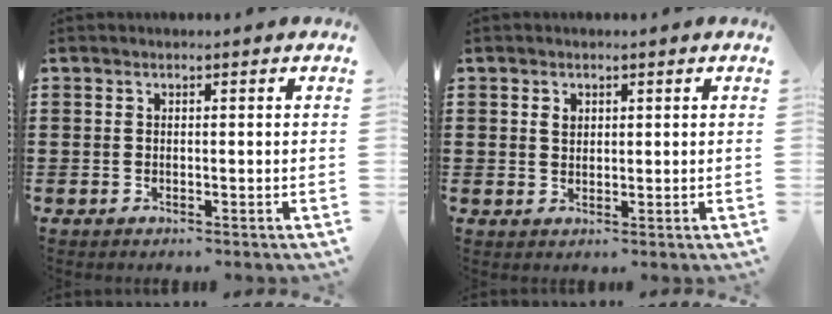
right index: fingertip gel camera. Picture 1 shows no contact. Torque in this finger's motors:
{"motor_torque": [0.23, -0.19, 0.07, 0.02]}